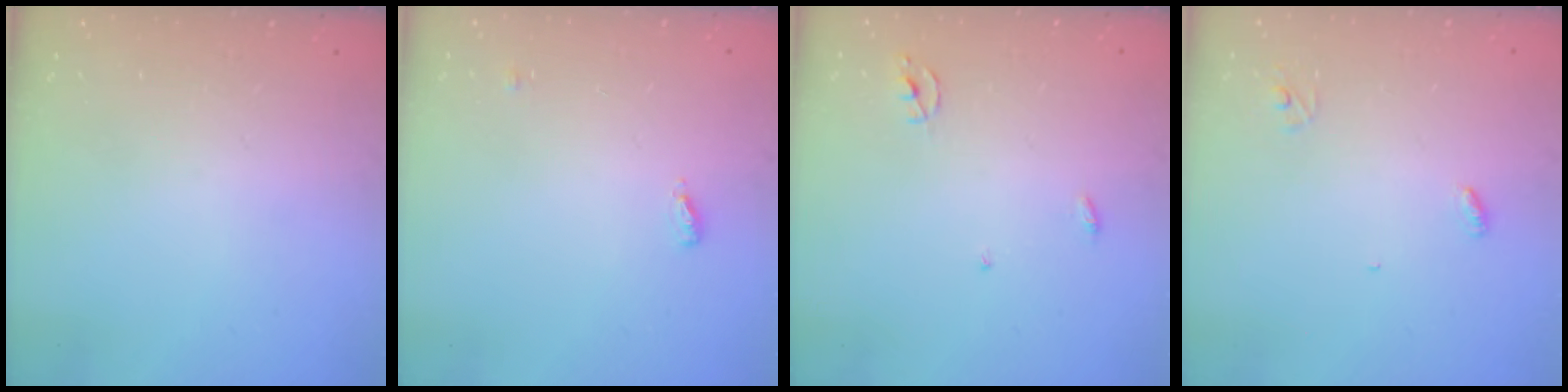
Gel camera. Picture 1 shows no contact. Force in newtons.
{"total": 4.6, "press": 4.5, "slide": 0.7}
{"total": 2.3, "press": 2.3, "slide": 0.1}
{"total": 3.2, "press": 3.2, "slide": 0.3}